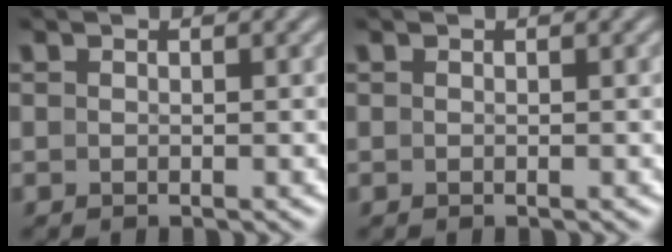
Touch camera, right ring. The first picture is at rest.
{"total": 0.0}